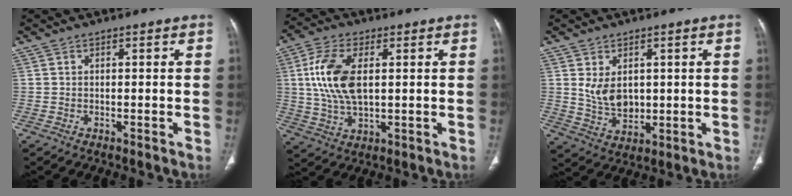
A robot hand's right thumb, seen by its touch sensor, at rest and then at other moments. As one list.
[{"total": 11.9, "force": [2.0, 6.2, 9.9], "torque": [-0.208, 0.000, 0.039]}, {"total": 6.8, "force": [1.5, 4.6, 4.7], "torque": [-0.068, -0.016, 0.044]}]